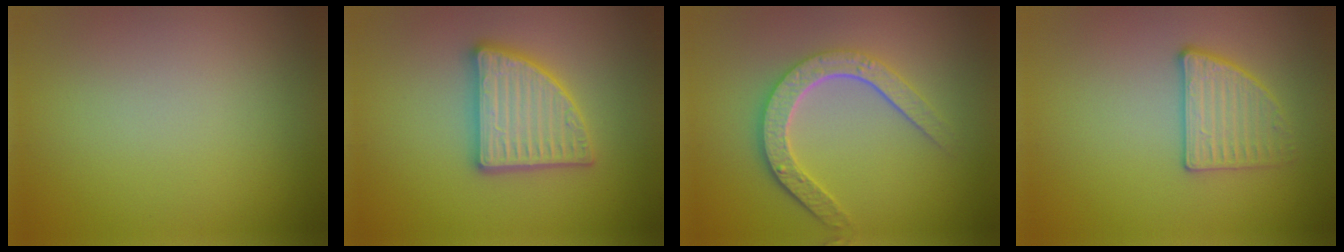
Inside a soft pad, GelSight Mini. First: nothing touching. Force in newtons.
{"total": 5.0, "press": 5.0, "slide": 0.7}
{"total": 4.7, "press": 3.7, "slide": 3.0}
{"total": 2.8, "press": 2.7, "slide": 0.6}